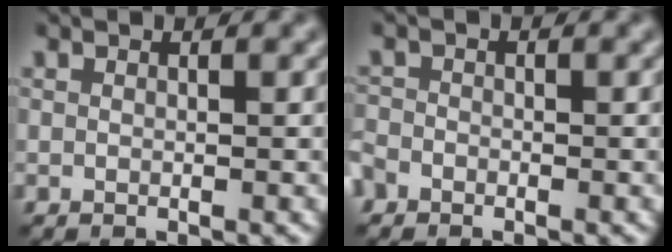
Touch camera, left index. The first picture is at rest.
{"total": 1.5, "force": [-1.2, 1.0, 0.2], "torque": [0.000, 0.003, -0.029]}